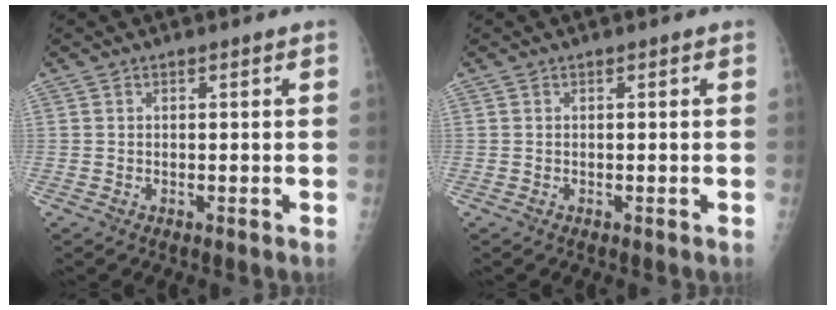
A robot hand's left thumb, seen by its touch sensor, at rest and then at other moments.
{"total": 0.0}